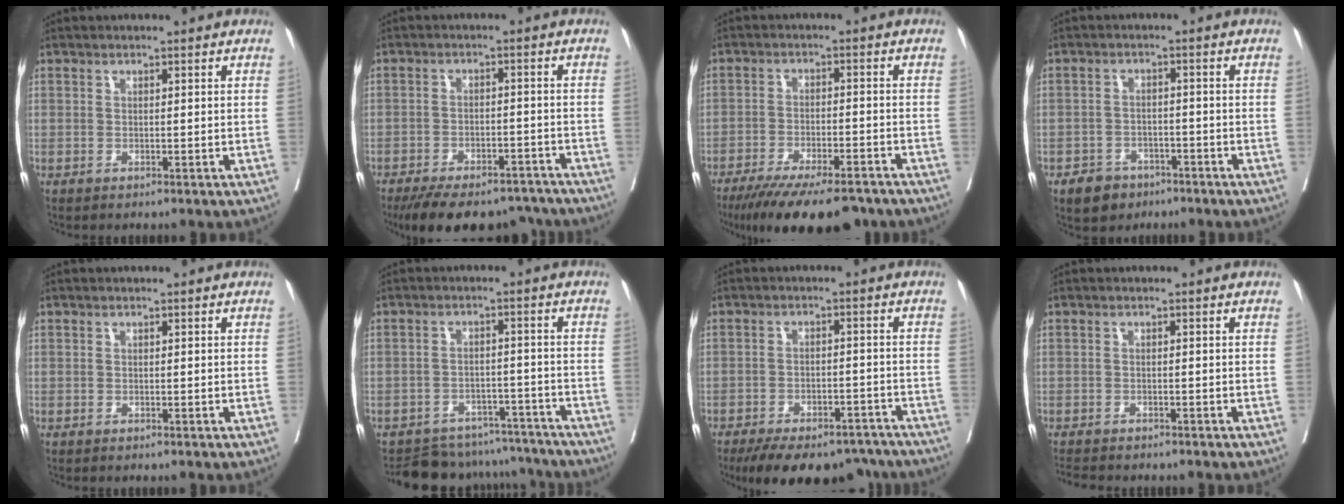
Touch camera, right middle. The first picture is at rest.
{"total": 15.9, "force": [-13.5, 5.8, 6.0], "torque": [-0.118, -0.001, -0.184]}
{"total": 16.0, "force": [-13.1, 3.3, 8.5], "torque": [-0.131, -0.024, -0.194]}
{"total": 4.6, "force": [-3.1, 3.2, 1.2], "torque": [-0.026, 0.005, -0.045]}
{"total": 0.0}
{"total": 12.2, "force": [-11.3, 4.3, 0.8], "torque": [-0.008, 0.023, -0.145]}
{"total": 17.0, "force": [-13.9, 6.9, 6.8], "torque": [-0.126, -0.001, -0.185]}
{"total": 5.0, "force": [-4.5, 1.1, 1.8], "torque": [-0.034, -0.012, -0.070]}